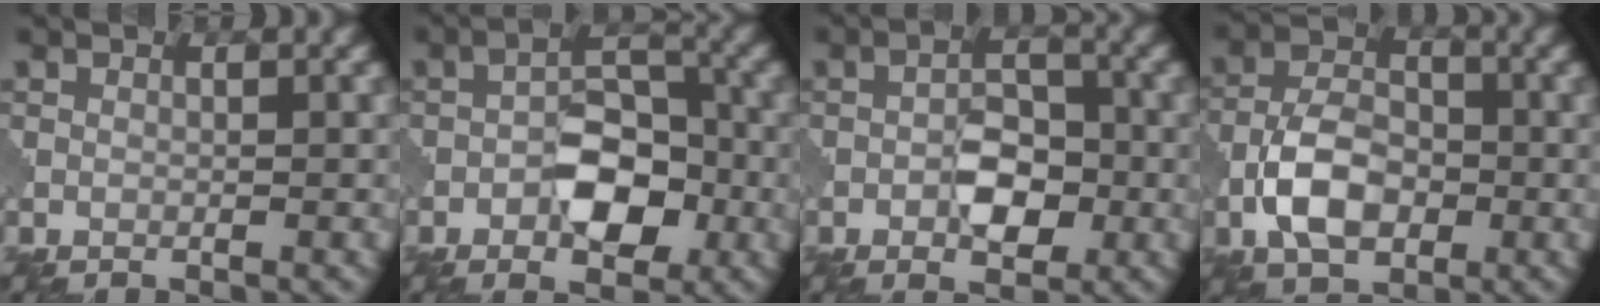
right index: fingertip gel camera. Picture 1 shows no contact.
{"total": 5.0, "force": [-1.4, 2.9, 3.9], "torque": [-0.053, 0.010, -0.018]}
{"total": 3.6, "force": [-0.8, 2.1, 2.8], "torque": [-0.043, 0.008, -0.008]}
{"total": 5.9, "force": [-1.6, 3.9, 4.1], "torque": [-0.078, 0.006, -0.032]}